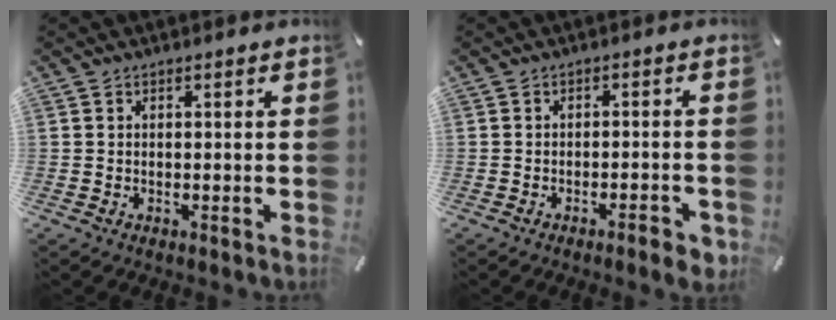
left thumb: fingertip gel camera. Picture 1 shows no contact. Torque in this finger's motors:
{"motor_torque": [-0.08, 0.23, 0.28, 0.20, 0.08]}